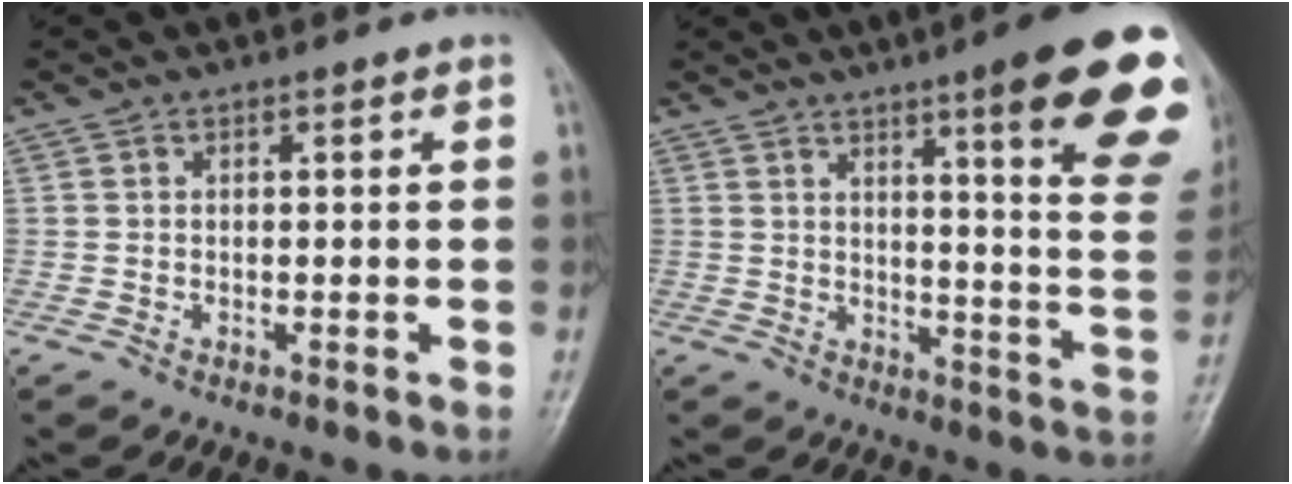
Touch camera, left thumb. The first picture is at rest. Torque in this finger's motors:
{"motor_torque": [2.65, 1.74, 1.77, -1.00, 0.31]}